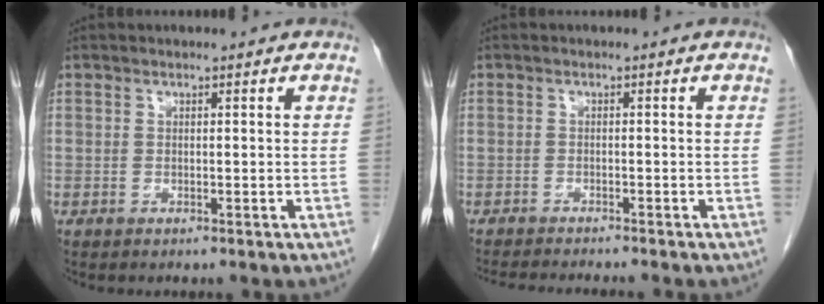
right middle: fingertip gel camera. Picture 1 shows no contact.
{"total": 7.2, "force": [-6.6, 0.0, 2.8], "torque": [-0.030, -0.015, -0.100]}